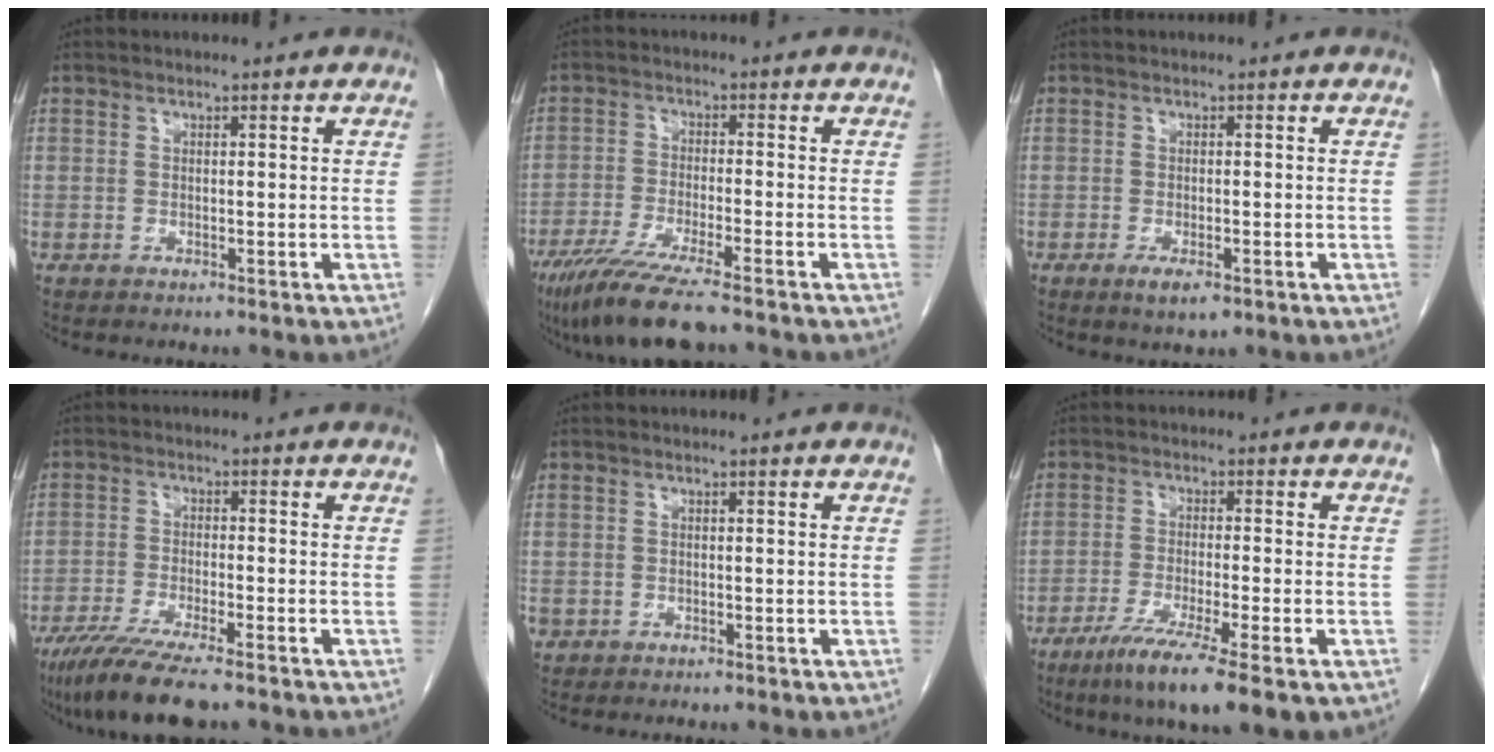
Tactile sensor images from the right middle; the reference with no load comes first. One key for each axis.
{"total": 10.5, "fx": -8.0, "fy": 0.5, "fz": 6.7, "tx": -0.118, "ty": -0.029, "tz": -0.134}
{"total": 5.1, "fx": -3.0, "fy": 0.6, "fz": 4.1, "tx": -0.078, "ty": -0.014, "tz": -0.049}
{"total": 9.7, "fx": -7.4, "fy": 0.8, "fz": 6.2, "tx": -0.104, "ty": -0.024, "tz": -0.124}
{"total": 1.2, "fx": -0.4, "fy": 1.0, "fz": 0.3, "tx": -0.007, "ty": 0.003, "tz": -0.003}
{"total": 10.4, "fx": -6.3, "fy": 0.5, "fz": 8.2, "tx": -0.140, "ty": -0.027, "tz": -0.099}